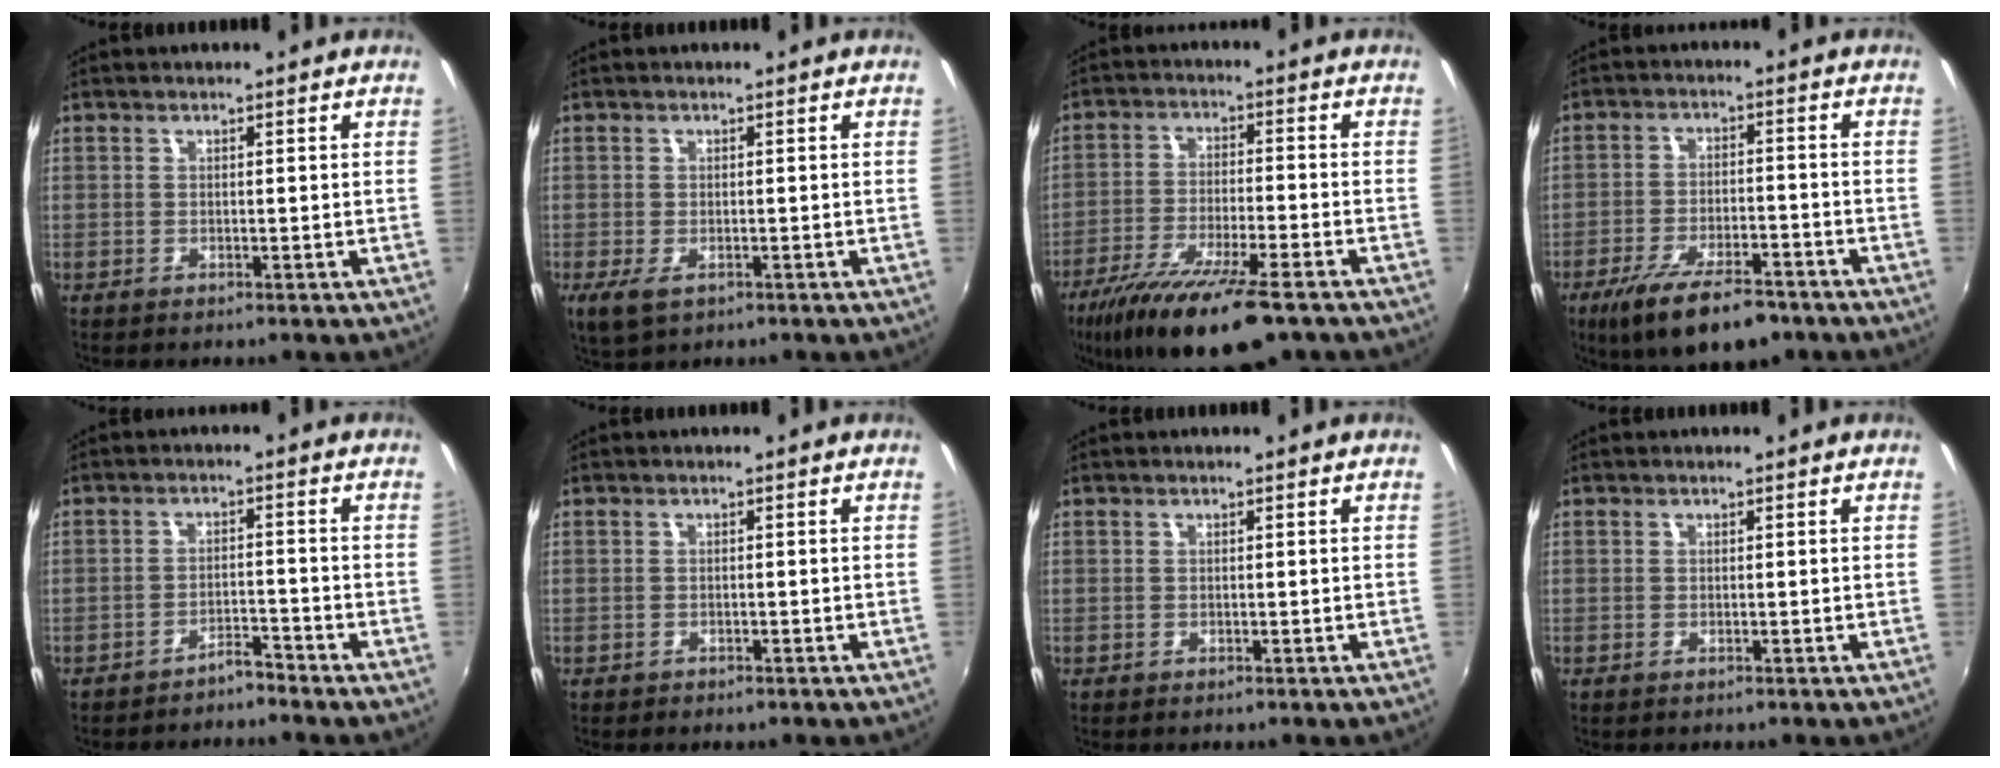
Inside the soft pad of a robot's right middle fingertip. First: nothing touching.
{"total": 4.1, "force": [-1.9, 2.1, 2.9], "torque": [-0.062, -0.016, -0.031]}
{"total": 16.5, "force": [-11.8, 3.3, 11.1], "torque": [-0.220, -0.047, -0.201]}
{"total": 13.0, "force": [-9.0, 4.3, 8.4], "torque": [-0.173, -0.027, -0.148]}
{"total": 2.7, "force": [-2.7, 0.2, 0.4], "torque": [-0.012, 0.000, -0.042]}
{"total": 1.0, "force": [-0.7, 0.6, 0.2], "torque": [-0.009, -0.001, -0.010]}
{"total": 0.0}
{"total": 0.0}